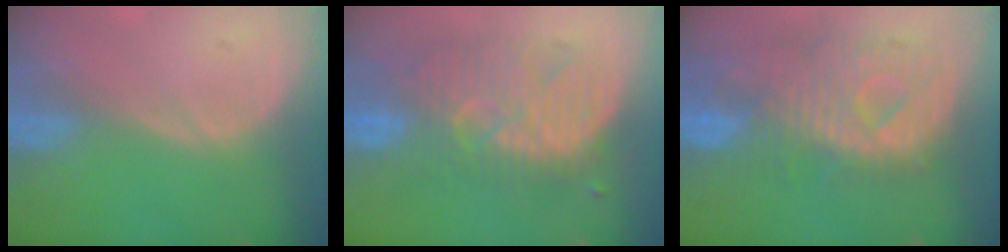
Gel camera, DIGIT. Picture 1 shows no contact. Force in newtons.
{"total": 9.9, "press": 9.7, "slide": 2.0}
{"total": 10.9, "press": 9.7, "slide": 5.0}